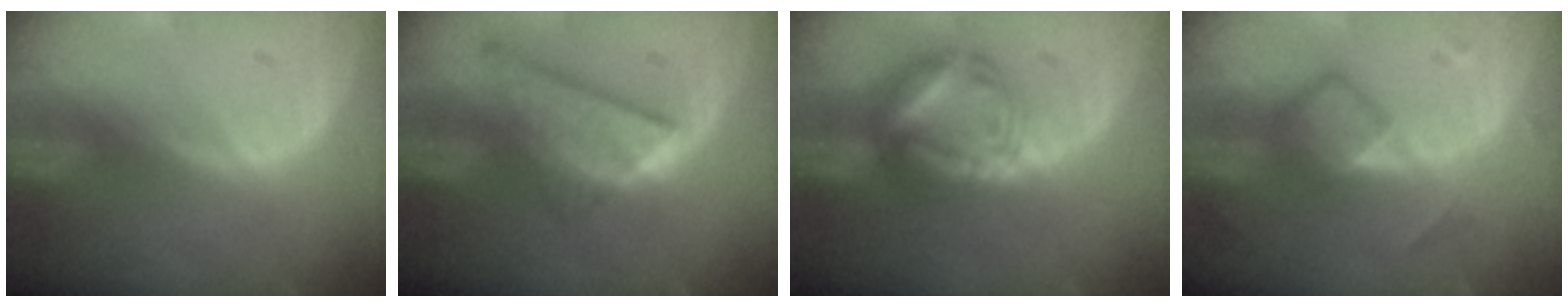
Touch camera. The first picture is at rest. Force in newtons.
{"total": 8.6, "press": 7.3, "slide": 4.5}
{"total": 8.1, "press": 8.1, "slide": 0.8}
{"total": 5.8, "press": 5.8, "slide": 0.1}